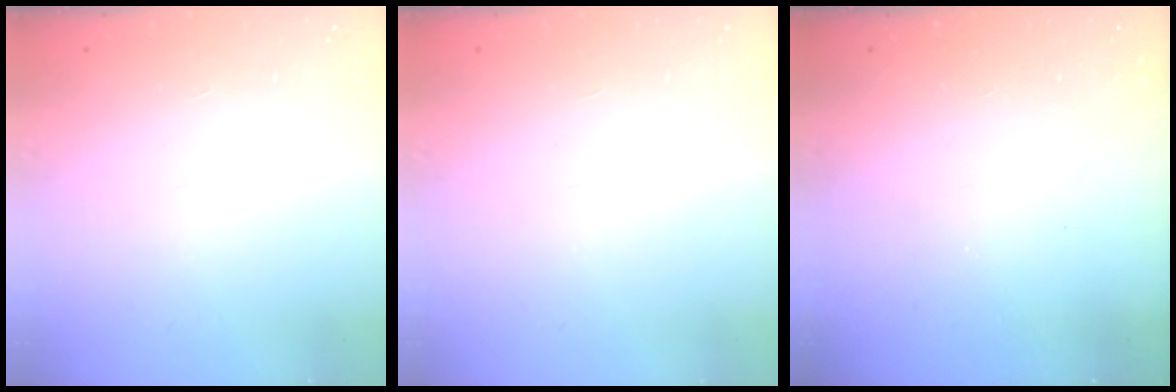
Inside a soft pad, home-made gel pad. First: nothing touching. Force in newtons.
{"total": 0.0}
{"total": 0.0}